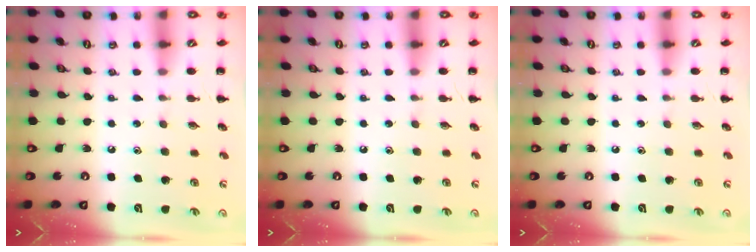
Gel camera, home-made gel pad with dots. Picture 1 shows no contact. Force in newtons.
{"total": 0.0}
{"total": 0.0}